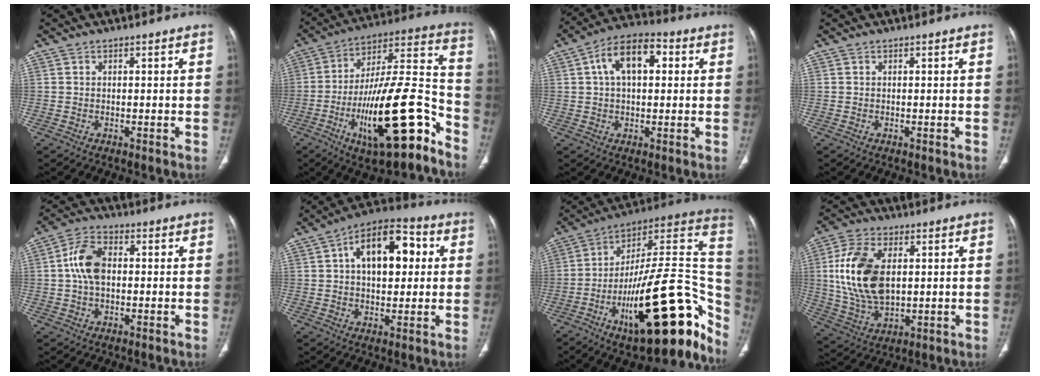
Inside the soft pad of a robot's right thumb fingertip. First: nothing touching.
{"total": 25.3, "force": [-11.9, 7.6, 21.0], "torque": [-0.328, 0.069, -0.185]}
{"total": 11.1, "force": [2.8, 6.2, 8.7], "torque": [-0.135, 0.024, 0.038]}
{"total": 0.0}
{"total": 8.0, "force": [0.6, 5.0, 6.2], "torque": [-0.118, 0.018, 0.005]}
{"total": 15.2, "force": [3.3, 8.6, 12.1], "torque": [-0.153, 0.021, 0.044]}
{"total": 34.0, "force": [-13.4, 11.8, 28.9], "torque": [-0.323, 0.075, -0.201]}
{"total": 16.2, "force": [2.3, 9.5, 12.9], "torque": [-0.249, -0.005, 0.049]}